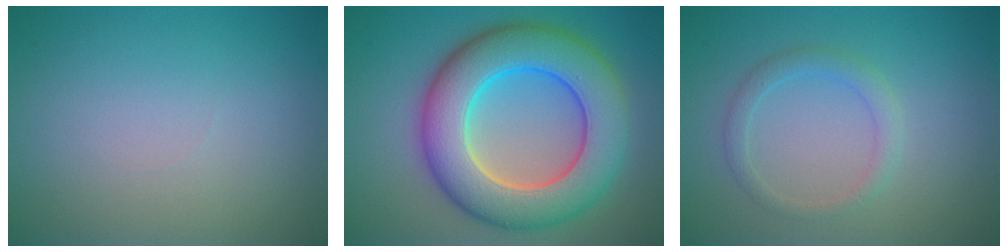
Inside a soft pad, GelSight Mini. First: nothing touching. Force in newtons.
{"total": 11.0, "press": 11.0, "slide": 0.2}
{"total": 1.8, "press": 1.8, "slide": 0.1}